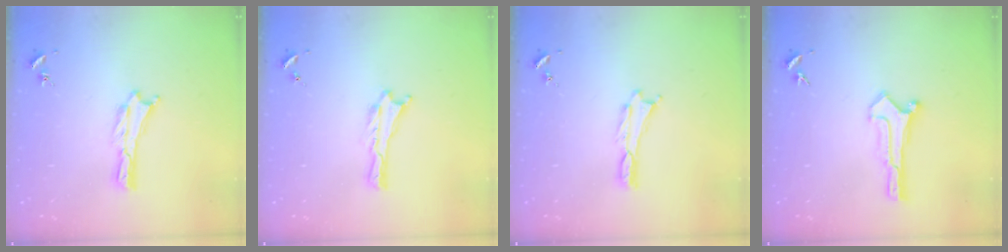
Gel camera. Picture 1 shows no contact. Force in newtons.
{"total": 0.0}
{"total": 0.0}
{"total": 0.6, "press": 0.6, "slide": 0.0}